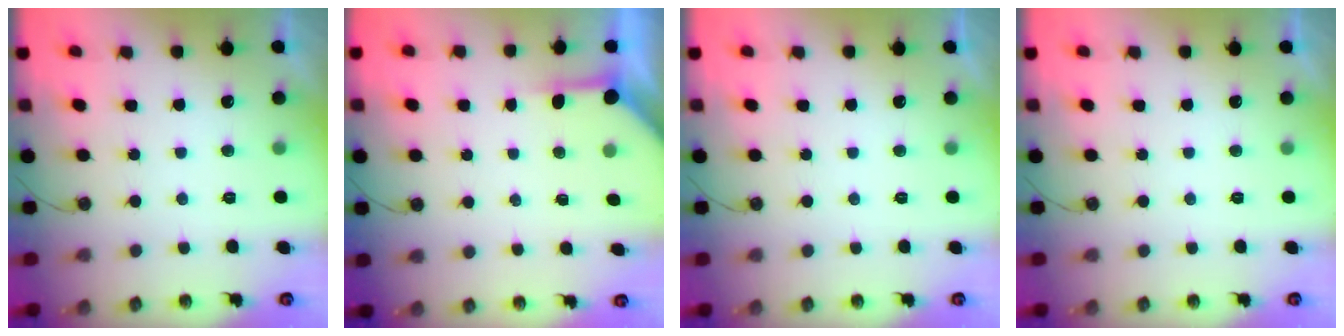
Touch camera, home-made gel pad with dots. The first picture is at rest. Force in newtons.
{"total": 3.9, "press": 3.8, "slide": 0.4}
{"total": 0.0}
{"total": 0.0}